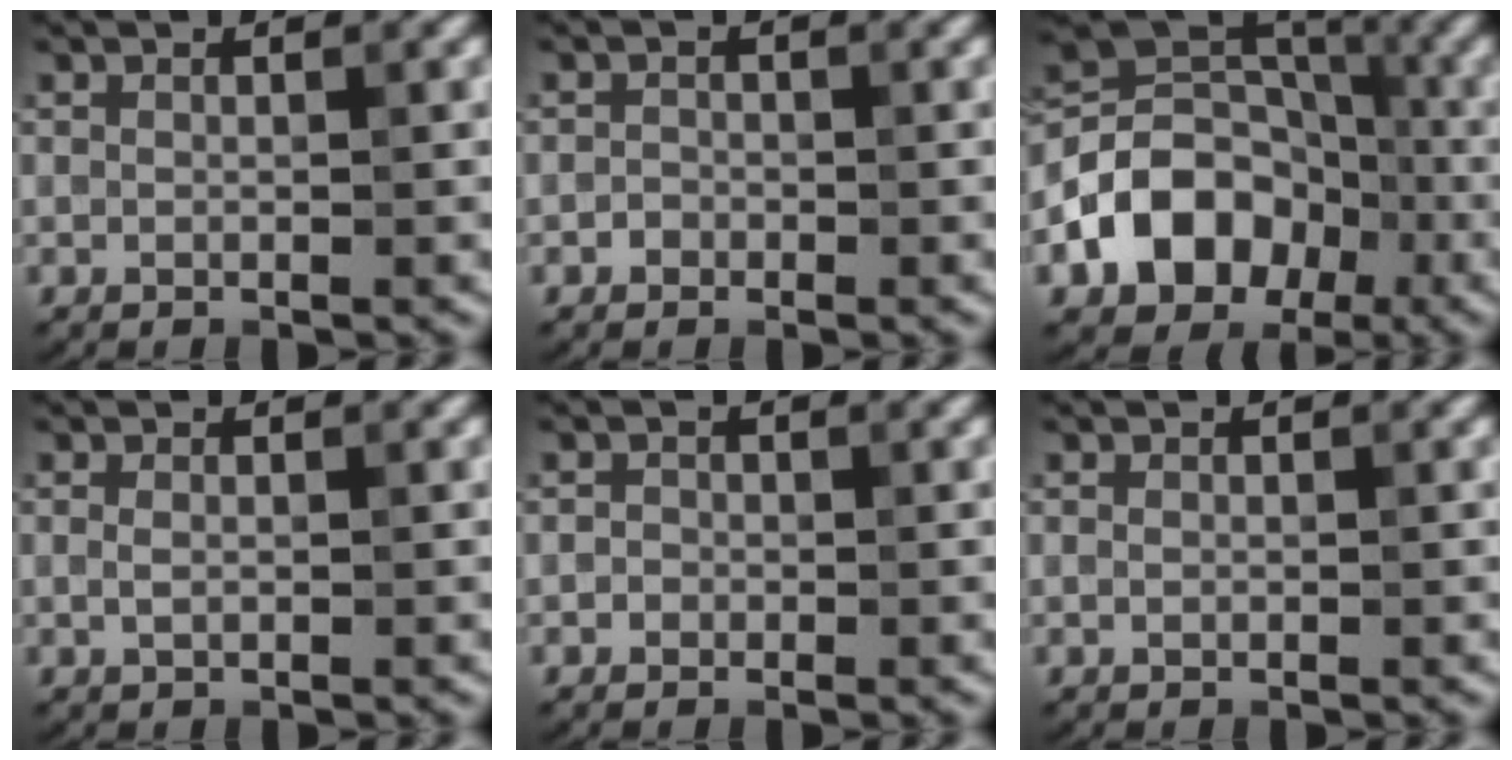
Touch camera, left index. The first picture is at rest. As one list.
[{"total": 0.8, "force": [-0.5, 0.6, 0.1], "torque": [0.003, -0.001, -0.009]}, {"total": 9.0, "force": [-3.3, 6.8, 4.7], "torque": [-0.058, 0.001, -0.065]}, {"total": 0.9, "force": [0.0, 0.5, 0.7], "torque": [-0.018, -0.001, -0.002]}, {"total": 0.8, "force": [-0.3, 0.7, 0.1], "torque": [0.002, -0.002, -0.008]}, {"total": 0.6, "force": [0.0, 0.4, 0.4], "torque": [-0.006, -0.002, -0.001]}]